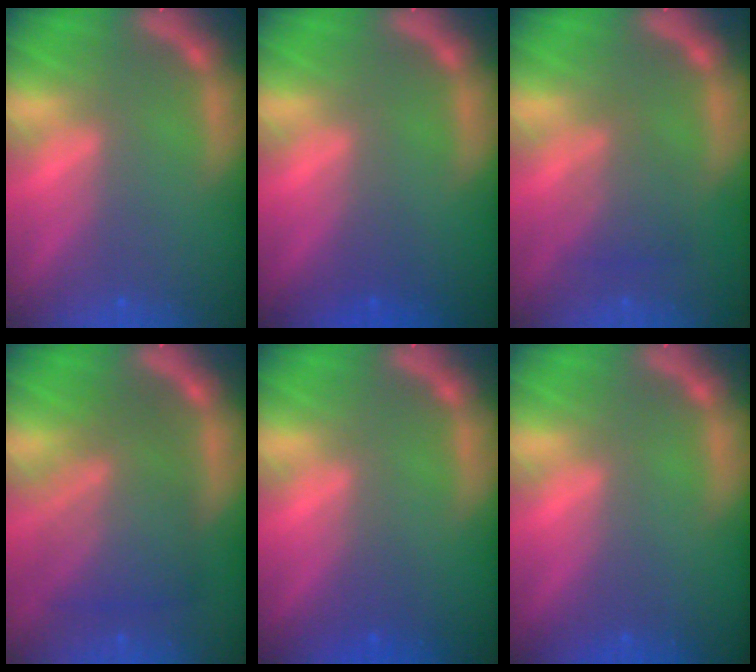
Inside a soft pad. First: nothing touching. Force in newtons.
{"total": 1.0}
{"total": 3.0}
{"total": 7.6}
{"total": 0.9}
{"total": 0.0}